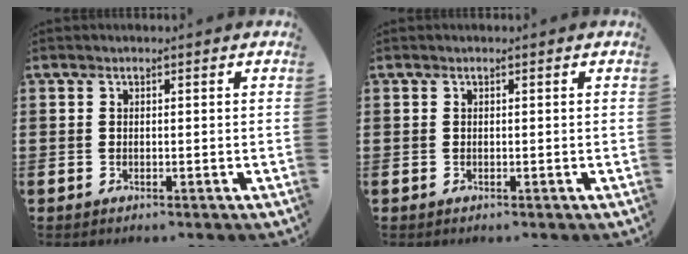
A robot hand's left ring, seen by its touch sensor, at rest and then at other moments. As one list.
[{"total": 0.0}]